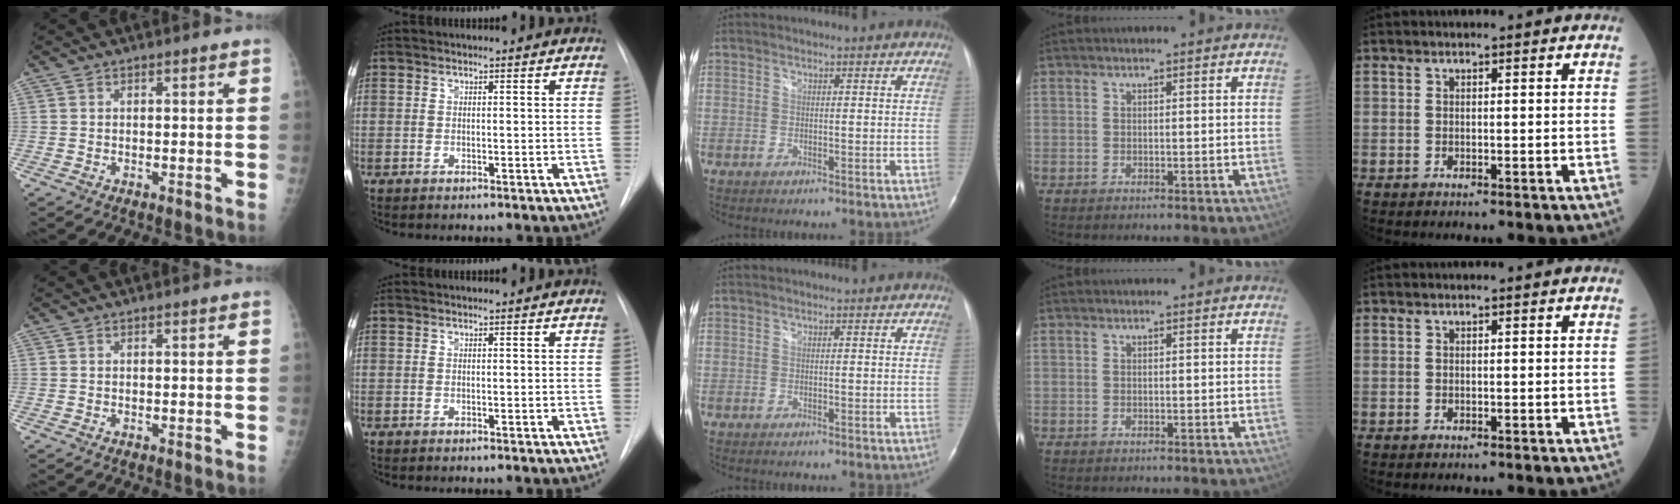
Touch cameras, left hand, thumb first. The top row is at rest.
{}